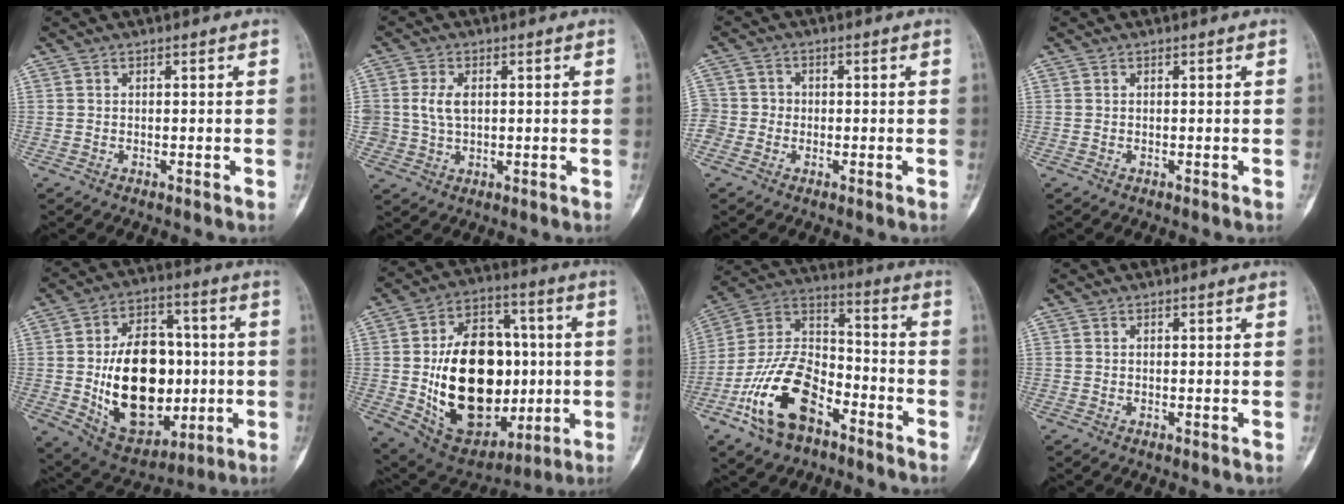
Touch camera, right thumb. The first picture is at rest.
{"total": 4.6, "force": [0.7, 3.1, 3.3], "torque": [-0.060, -0.001, 0.016]}
{"total": 4.4, "force": [-1.2, 4.1, 0.9], "torque": [-0.006, 0.015, -0.026]}
{"total": 0.0}
{"total": 23.5, "force": [-2.0, 15.5, 17.5], "torque": [-0.237, 0.015, -0.008]}
{"total": 28.0, "force": [-1.9, 18.4, 21.0], "torque": [-0.314, 0.014, -0.003]}
{"total": 18.2, "force": [-9.4, 9.9, 12.1], "torque": [-0.220, 0.070, -0.178]}
{"total": 0.0}